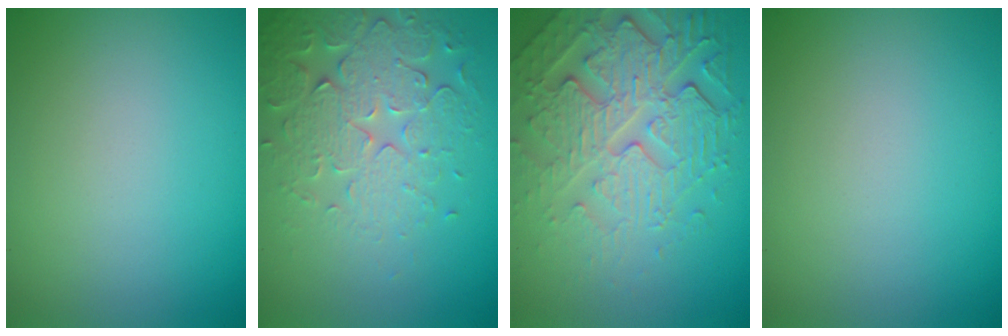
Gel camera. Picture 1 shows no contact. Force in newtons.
{"total": 5.1, "press": 4.5, "slide": 2.5}
{"total": 7.1, "press": 5.2, "slide": 4.8}
{"total": 0.0}